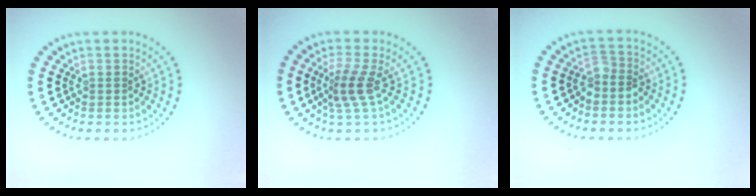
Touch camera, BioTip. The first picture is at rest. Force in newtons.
{"total": 2.6, "press": 1.8, "slide": 1.8}
{"total": 1.6, "press": 1.3, "slide": 1.0}